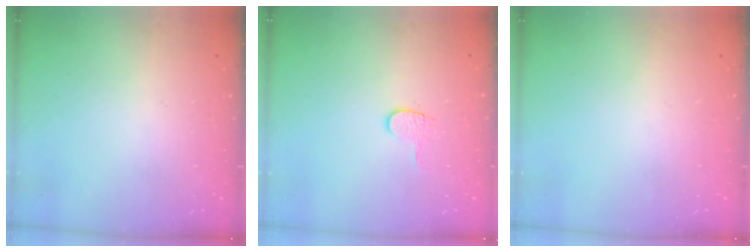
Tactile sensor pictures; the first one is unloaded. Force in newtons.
{"total": 3.7, "press": 3.6, "slide": 0.4}
{"total": 0.0}